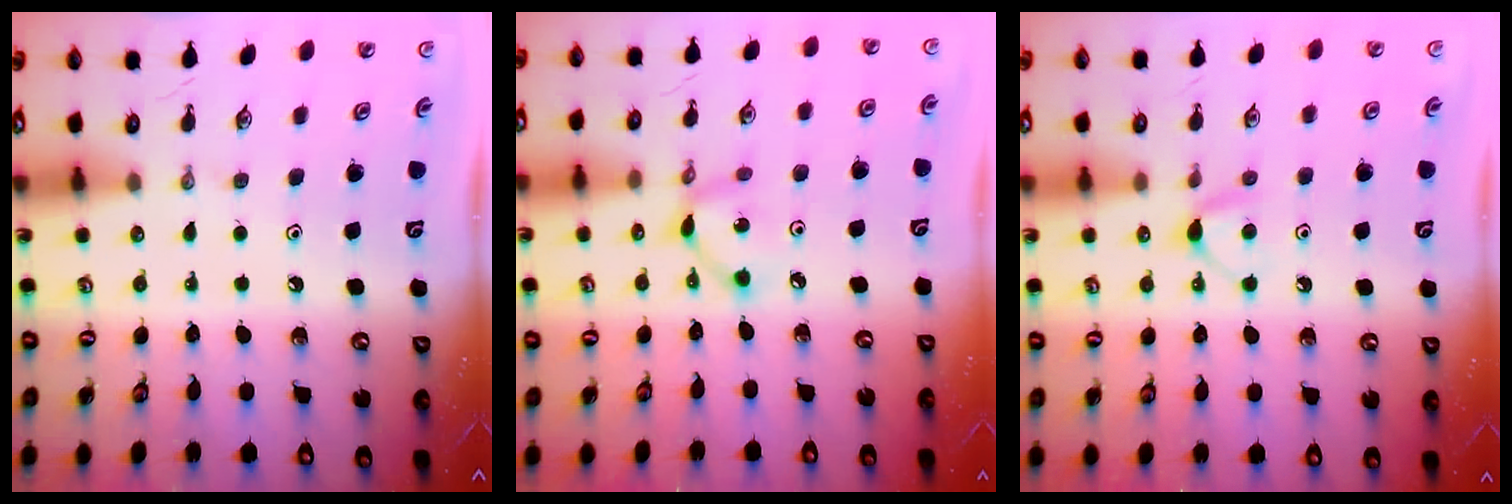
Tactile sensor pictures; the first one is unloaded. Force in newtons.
{"total": 5.4, "press": 5.4, "slide": 0.3}
{"total": 5.5, "press": 5.5, "slide": 0.7}